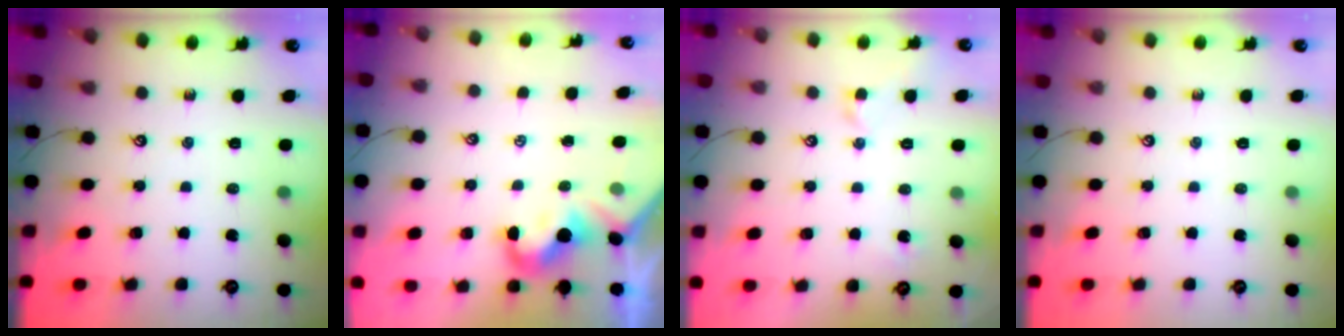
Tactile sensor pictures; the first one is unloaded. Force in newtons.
{"total": 1.8, "press": 1.6, "slide": 0.8}
{"total": 1.3, "press": 1.2, "slide": 0.4}
{"total": 0.0}